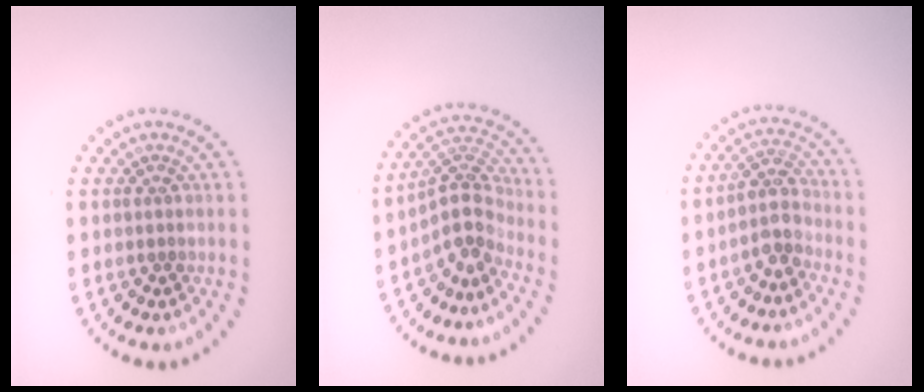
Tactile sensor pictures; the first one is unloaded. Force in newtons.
{"total": 3.7, "press": 3.0, "slide": 2.3}
{"total": 2.9, "press": 2.4, "slide": 1.7}